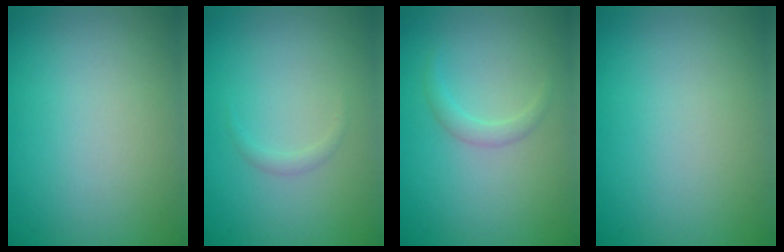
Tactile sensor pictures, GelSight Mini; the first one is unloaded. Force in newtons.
{"total": 0.6, "press": 0.6, "slide": 0.0}
{"total": 1.2, "press": 1.2, "slide": 0.1}
{"total": 0.0}